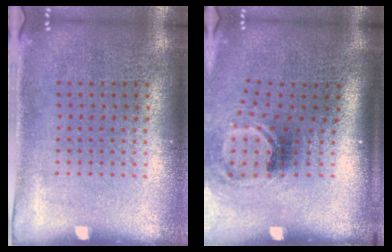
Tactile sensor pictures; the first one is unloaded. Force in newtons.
{"total": 2.0, "press": 1.2, "slide": 1.6}